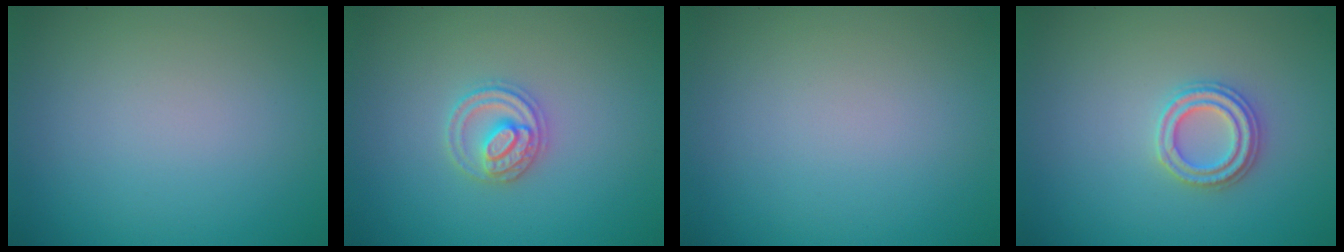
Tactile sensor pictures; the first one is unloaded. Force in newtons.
{"total": 2.8, "press": 2.8, "slide": 0.3}
{"total": 0.0}
{"total": 2.4, "press": 2.4, "slide": 0.2}